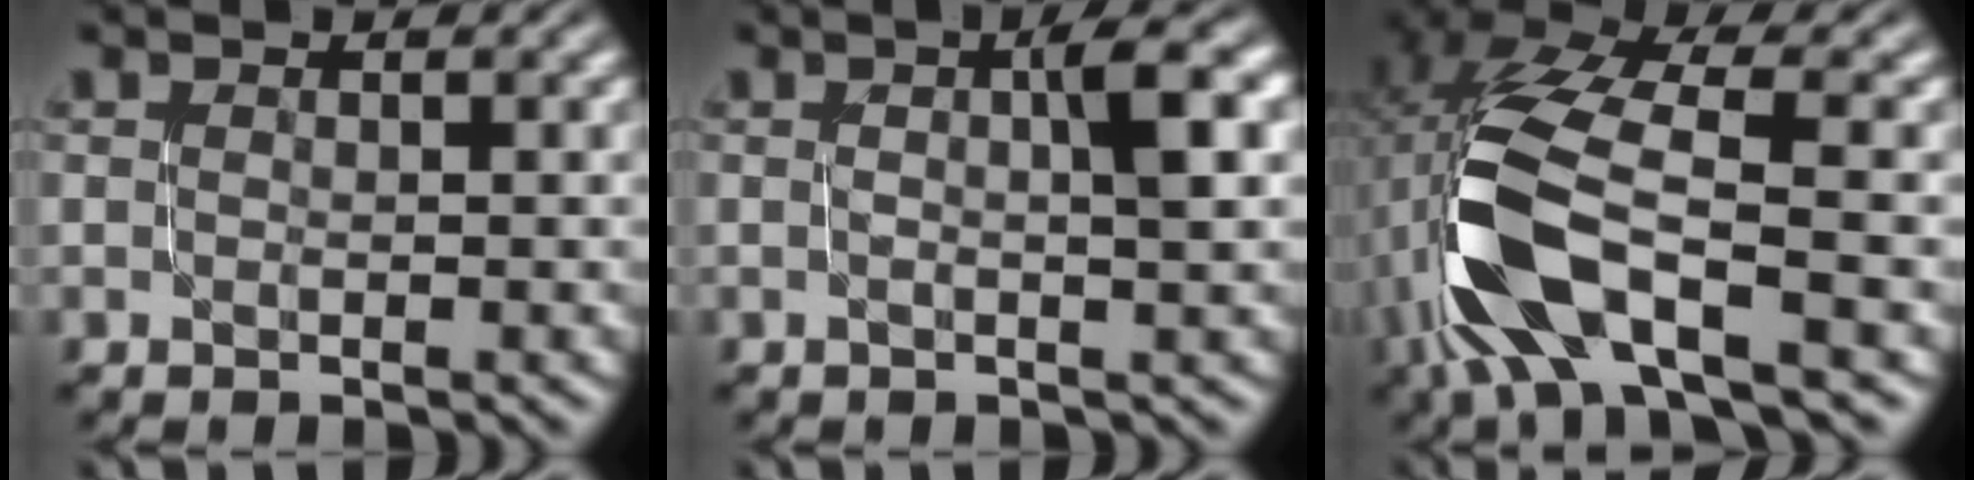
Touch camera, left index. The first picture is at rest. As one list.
[{"total": 4.1, "force": [0.5, 0.7, 4.0], "torque": [-0.058, 0.008, 0.005]}, {"total": 9.8, "force": [-2.5, 3.8, 8.7], "torque": [-0.191, 0.008, -0.053]}]